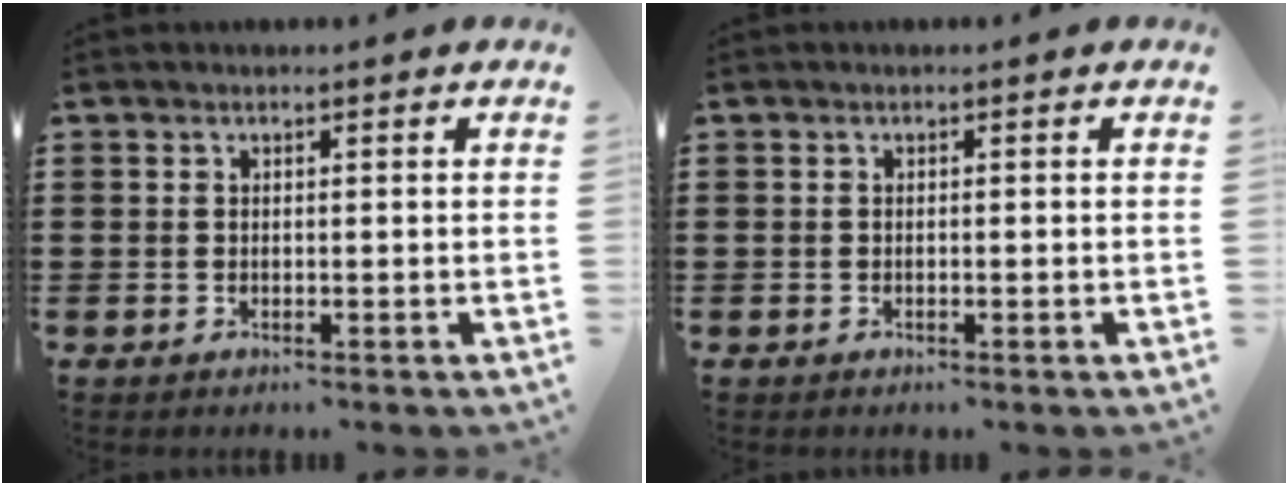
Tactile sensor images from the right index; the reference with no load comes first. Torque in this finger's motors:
{"motor_torque": [0.90, 0.78, 0.00, 0.01]}